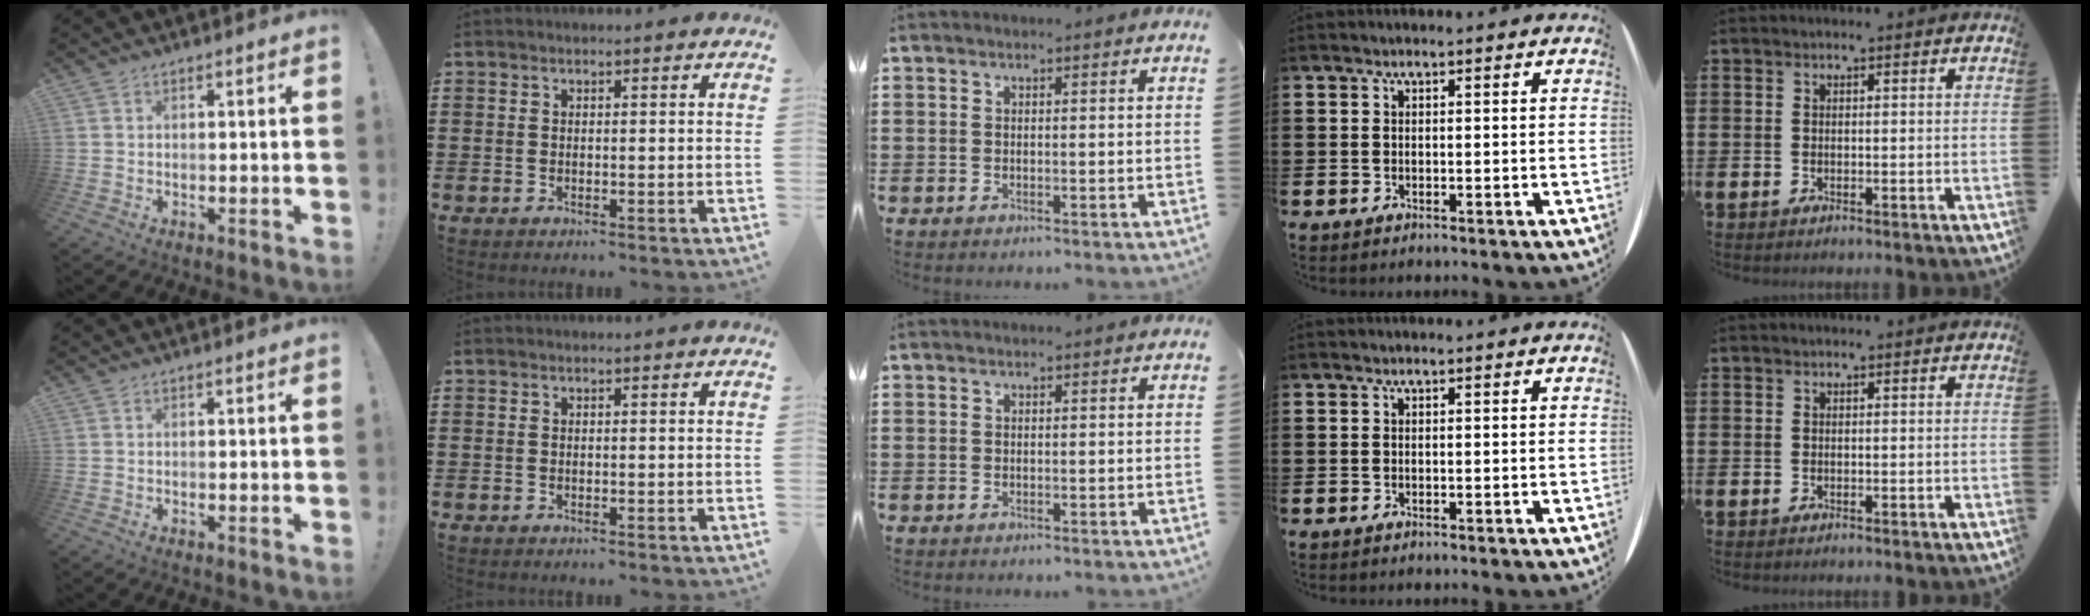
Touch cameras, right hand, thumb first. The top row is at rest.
{}